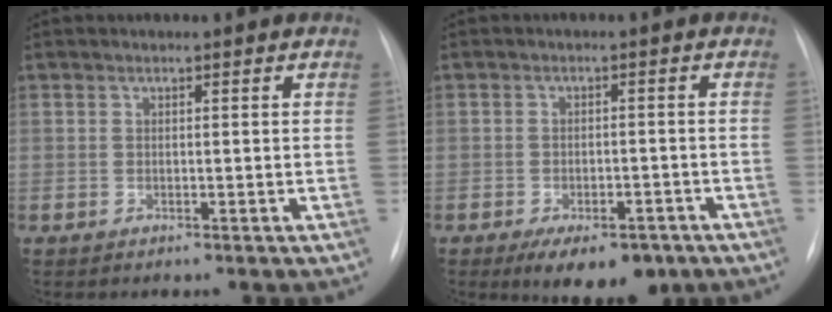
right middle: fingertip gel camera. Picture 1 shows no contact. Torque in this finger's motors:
{"motor_torque": [0.64, -0.52, 0.04, 0.02]}